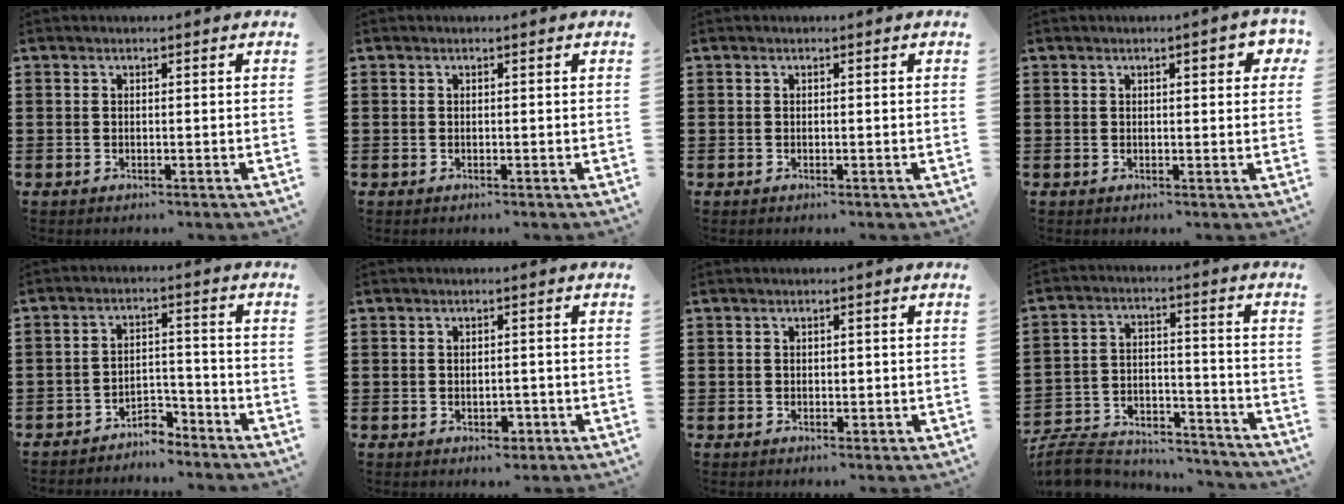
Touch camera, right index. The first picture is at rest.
{"total": 0.0}
{"total": 0.0}
{"total": 2.7, "force": [0.9, 0.8, 2.4], "torque": [-0.034, 0.001, 0.010]}
{"total": 4.2, "force": [-4.1, 0.7, 0.5], "torque": [-0.015, 0.008, -0.084]}
{"total": 2.2, "force": [-0.7, 1.3, 1.6], "torque": [-0.031, 0.001, -0.013]}
{"total": 0.9, "force": [0.2, 0.8, 0.4], "torque": [-0.010, 0.005, 0.003]}
{"total": 8.1, "force": [-7.8, 1.5, 1.5], "torque": [-0.041, 0.014, -0.156]}